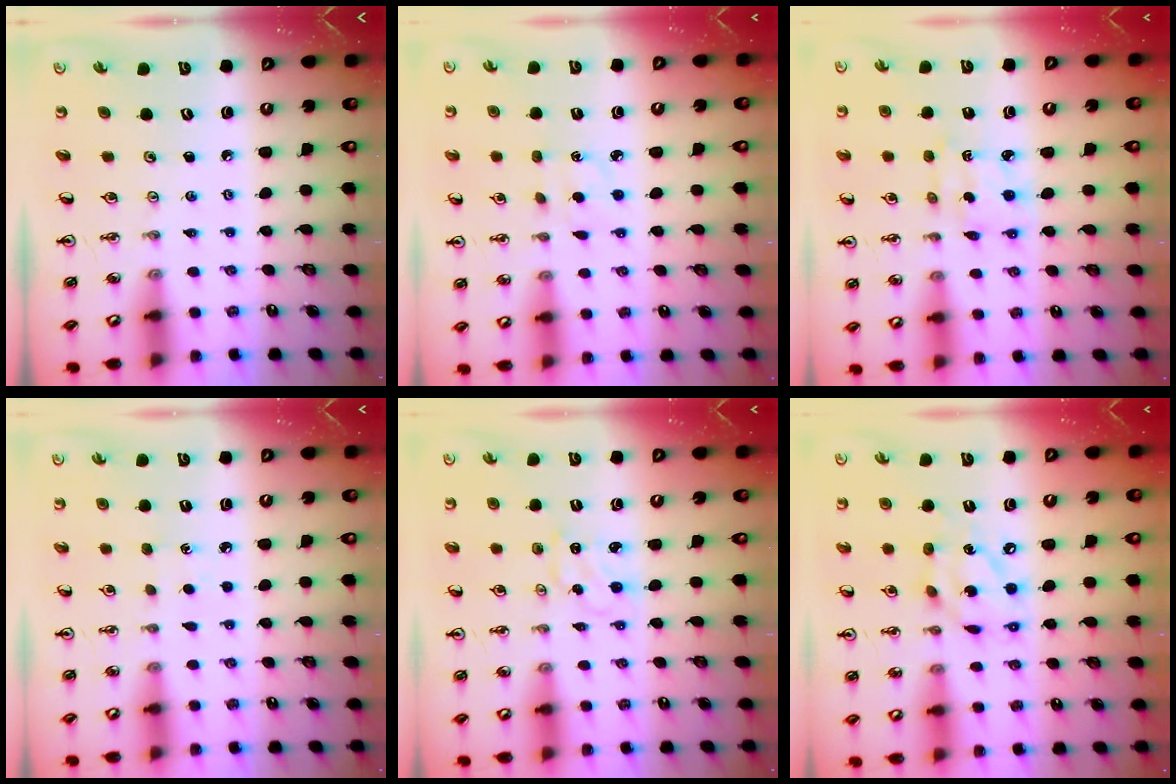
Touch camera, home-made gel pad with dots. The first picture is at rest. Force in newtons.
{"total": 2.7, "press": 2.7, "slide": 0.4}
{"total": 2.9, "press": 2.9, "slide": 0.2}
{"total": 3.1, "press": 3.1, "slide": 0.3}
{"total": 1.4, "press": 1.4, "slide": 0.3}
{"total": 12.3, "press": 12.2, "slide": 0.9}